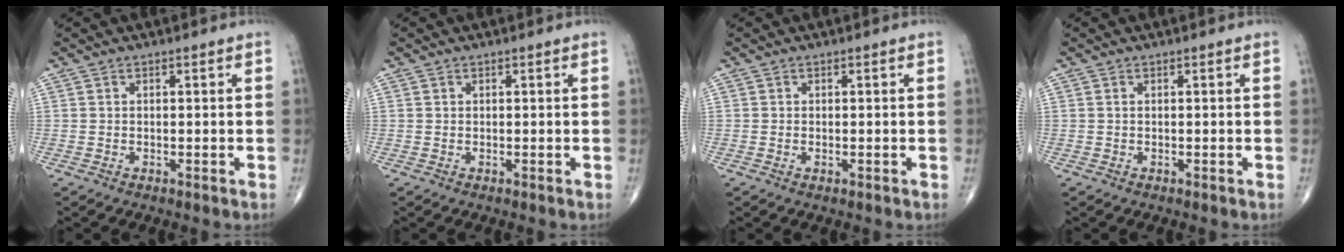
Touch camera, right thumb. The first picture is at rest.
{"total": 0.0}
{"total": 0.6, "force": [-0.1, 0.3, 0.5], "torque": [-0.011, -0.001, -0.002]}
{"total": 0.0}